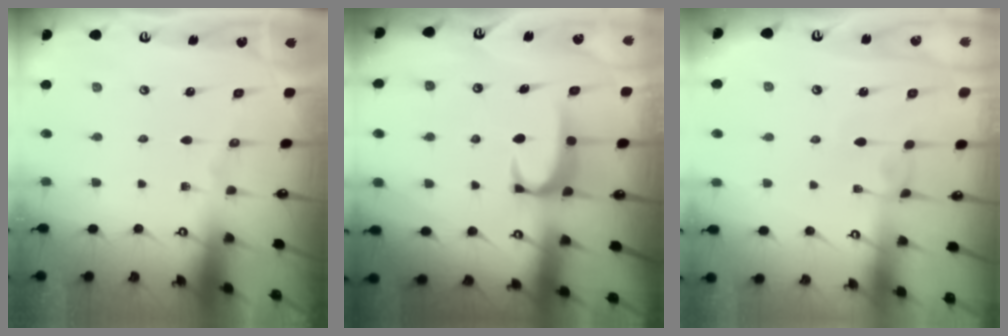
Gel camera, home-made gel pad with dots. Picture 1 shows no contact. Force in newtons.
{"total": 2.5, "press": 2.4, "slide": 0.6}
{"total": 3.3, "press": 3.3, "slide": 0.1}